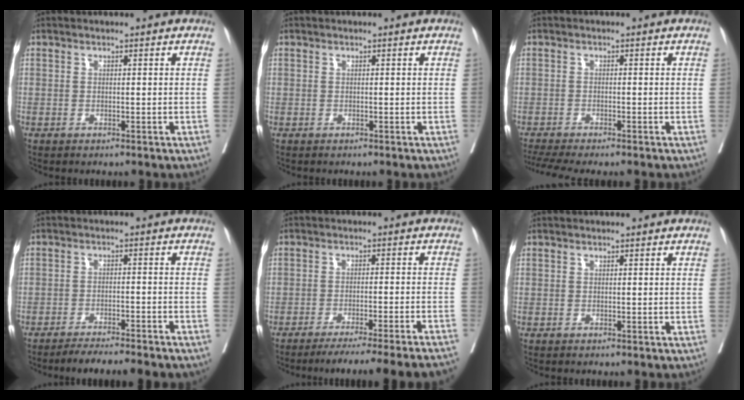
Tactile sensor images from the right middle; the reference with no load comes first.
{"total": 0.0}
{"total": 7.1, "force": [-6.0, 0.4, 3.7], "torque": [-0.056, -0.011, -0.096]}
{"total": 10.2, "force": [-9.0, 0.7, 4.8], "torque": [-0.057, -0.013, -0.125]}
{"total": 17.7, "force": [-16.0, -1.9, 7.5], "torque": [-0.070, -0.042, -0.211]}
{"total": 0.0}